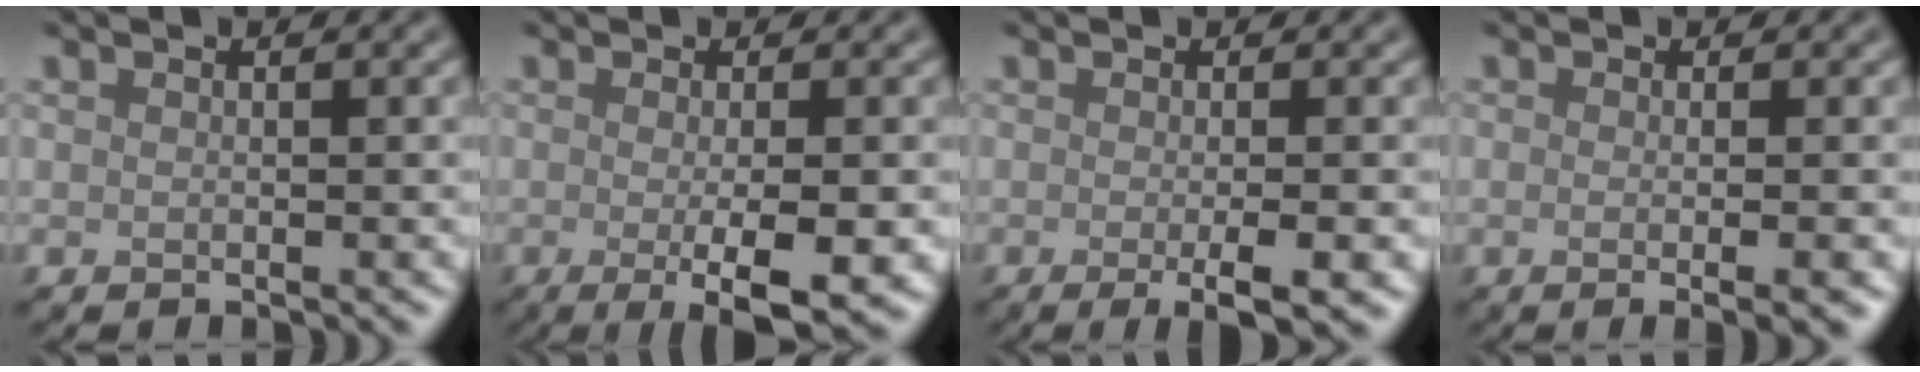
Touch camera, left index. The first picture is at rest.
{"total": 5.8, "force": [-1.3, 1.3, 5.5], "torque": [-0.078, -0.012, -0.018]}
{"total": 4.1, "force": [-1.0, 0.9, 3.9], "torque": [-0.053, -0.008, -0.016]}
{"total": 4.5, "force": [-0.5, 1.8, 4.1], "torque": [-0.032, 0.005, -0.016]}